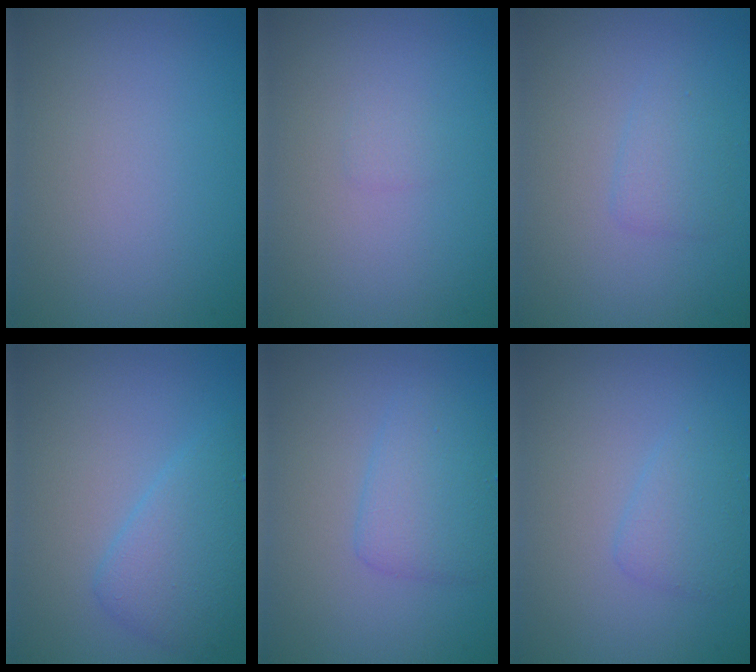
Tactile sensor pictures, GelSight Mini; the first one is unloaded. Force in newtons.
{"total": 0.6, "press": 0.6, "slide": 0.0}
{"total": 1.5, "press": 1.5, "slide": 0.1}
{"total": 3.4, "press": 3.4, "slide": 0.1}
{"total": 2.8, "press": 2.8, "slide": 0.1}
{"total": 1.8, "press": 1.8, "slide": 0.1}